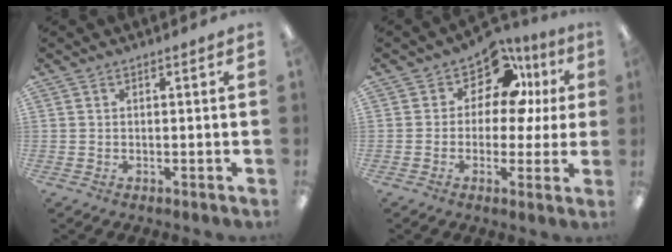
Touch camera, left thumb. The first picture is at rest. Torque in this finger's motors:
{"motor_torque": [-0.62, 0.79, -0.11, -0.20, 0.04]}